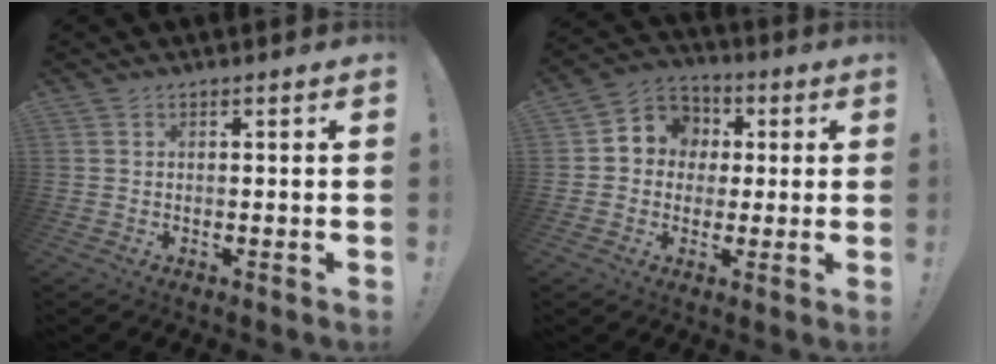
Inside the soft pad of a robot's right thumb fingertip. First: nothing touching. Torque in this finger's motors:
{"motor_torque": [1.20, 1.36, 0.29, -0.30, 0.00]}